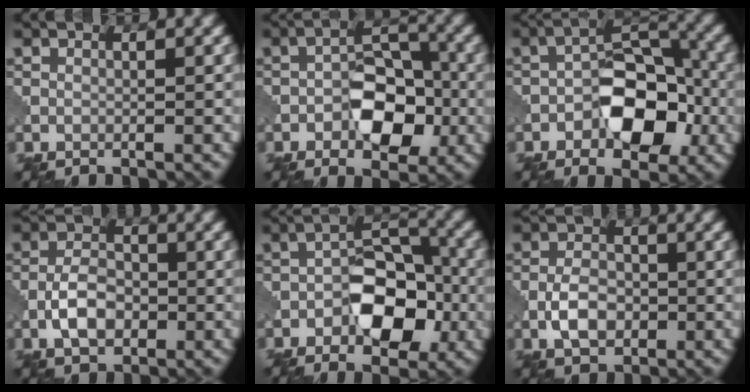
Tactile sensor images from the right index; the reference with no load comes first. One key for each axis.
{"total": 5.6, "fx": -1.4, "fy": 3.3, "fz": 4.3, "tx": -0.056, "ty": 0.008, "tz": -0.018}
{"total": 7.2, "fx": -2.1, "fy": 4.1, "fz": 5.6, "tx": -0.072, "ty": 0.015, "tz": -0.034}
{"total": 3.7, "fx": -0.9, "fy": 2.4, "fz": 2.7, "tx": -0.051, "ty": 0.005, "tz": -0.017}
{"total": 6.4, "fx": -1.7, "fy": 3.7, "fz": 5.0, "tx": -0.066, "ty": 0.011, "tz": -0.024}
{"total": 3.4, "fx": -0.7, "fy": 2.3, "fz": 2.4, "tx": -0.046, "ty": 0.003, "tz": -0.014}